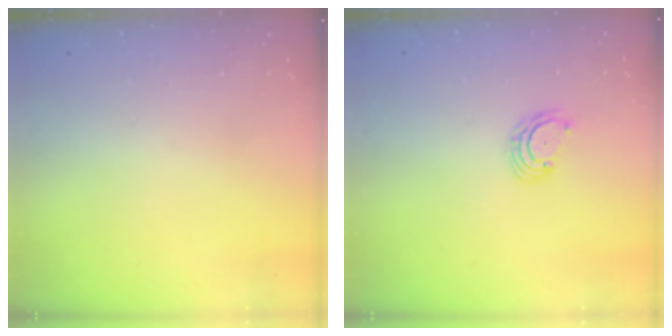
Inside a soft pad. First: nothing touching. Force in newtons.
{"total": 2.8, "press": 2.8, "slide": 0.3}